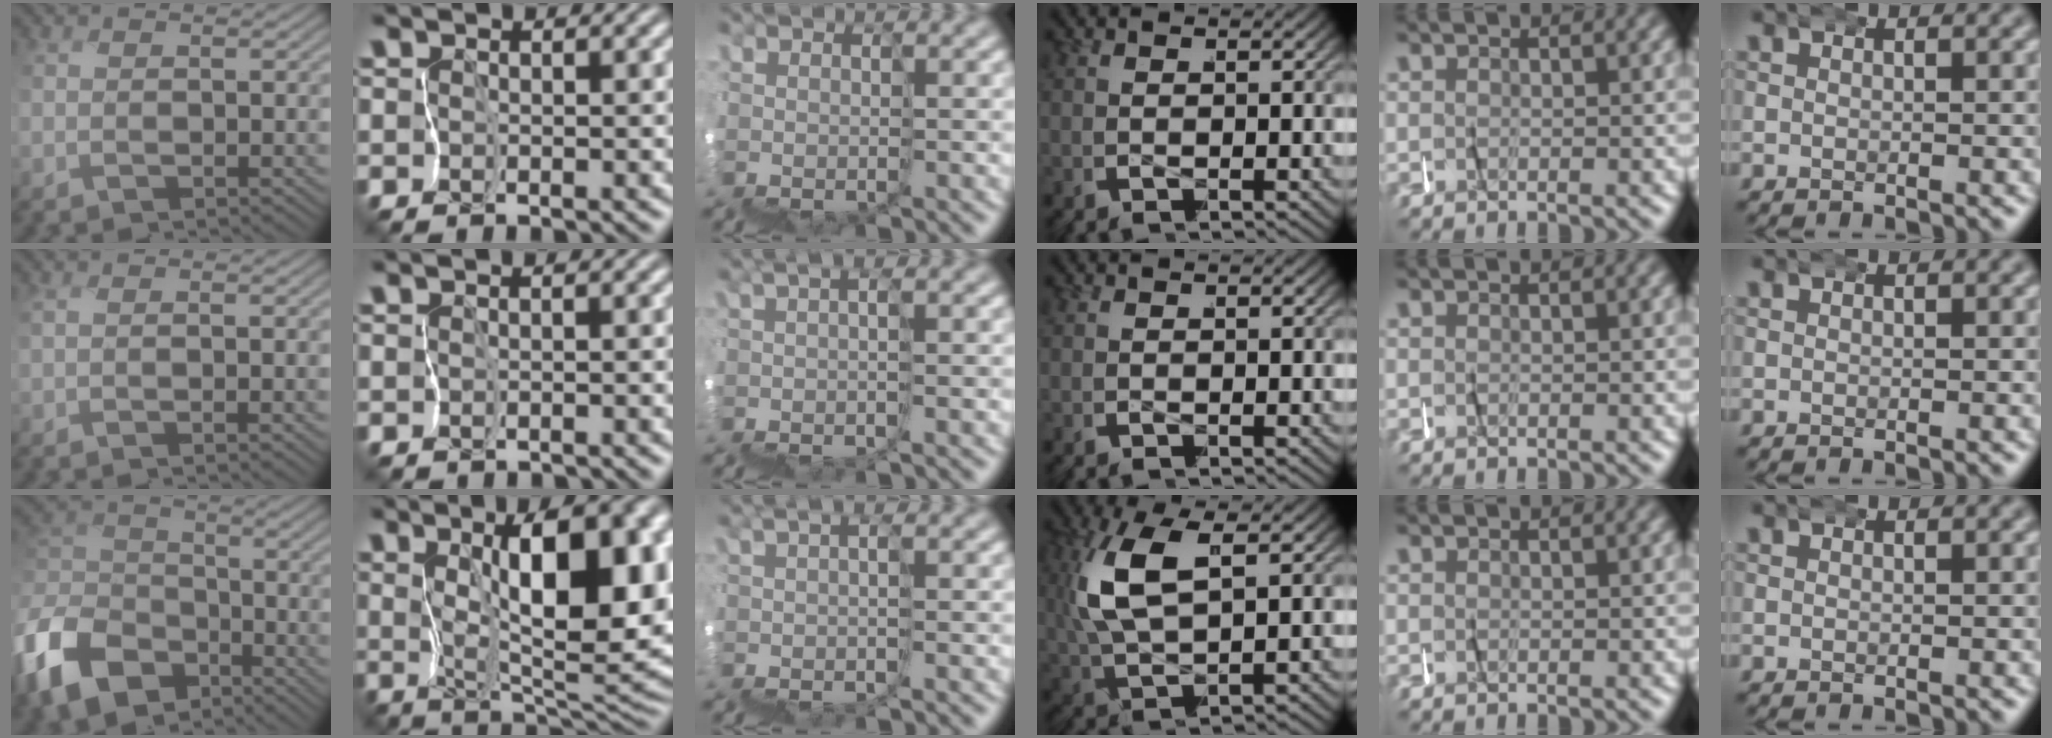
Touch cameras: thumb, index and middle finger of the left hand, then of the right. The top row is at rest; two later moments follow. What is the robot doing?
{"motion": "wrap", "object": "felt sheet"}